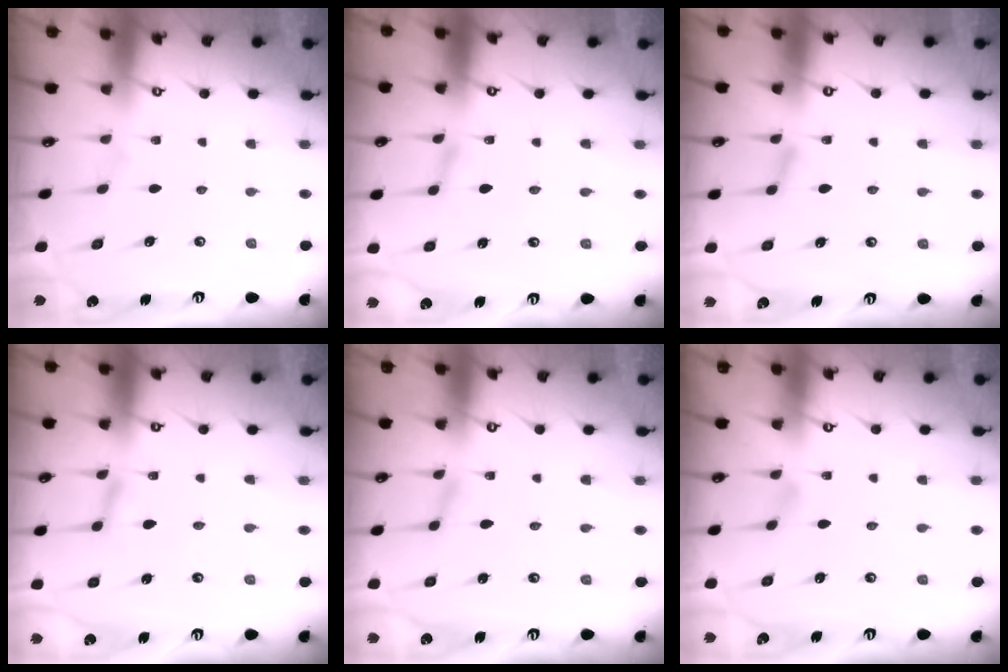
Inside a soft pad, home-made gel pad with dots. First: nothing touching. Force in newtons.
{"total": 1.7, "press": 1.7, "slide": 0.2}
{"total": 4.9, "press": 4.9, "slide": 0.5}
{"total": 2.4, "press": 2.4, "slide": 0.2}
{"total": 1.1, "press": 1.1, "slide": 0.1}
{"total": 2.4, "press": 2.4, "slide": 0.3}